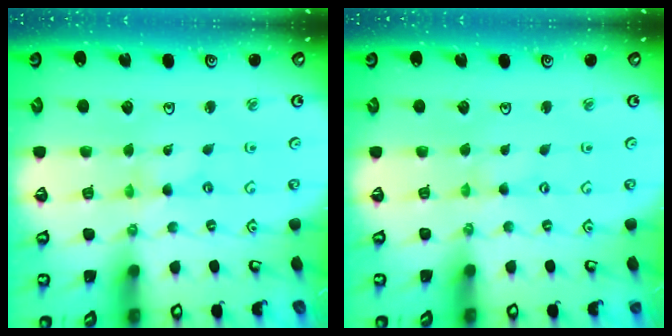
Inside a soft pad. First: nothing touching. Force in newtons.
{"total": 0.0}